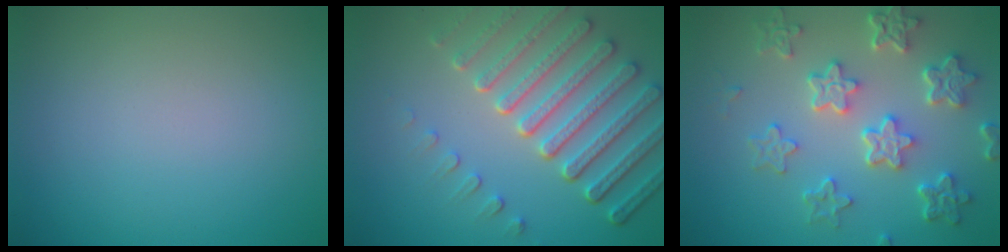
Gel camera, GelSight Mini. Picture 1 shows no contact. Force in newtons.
{"total": 6.9, "press": 5.3, "slide": 4.5}
{"total": 6.0, "press": 4.7, "slide": 3.8}